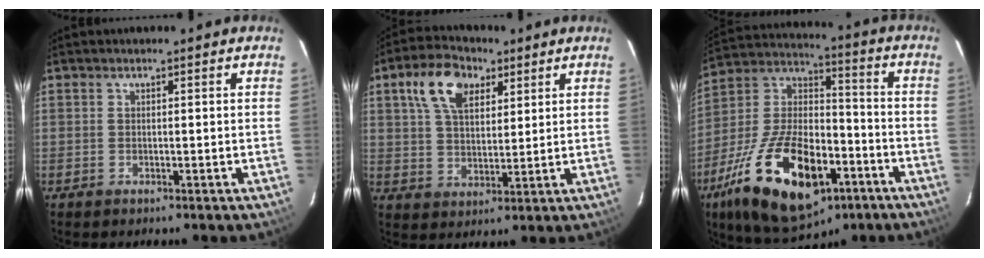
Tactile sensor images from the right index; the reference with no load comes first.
{"total": 10.6, "force": [5.1, 6.0, 7.1], "torque": [-0.137, 0.028, 0.091]}
{"total": 25.5, "force": [-12.2, 12.3, 18.8], "torque": [-0.368, -0.007, -0.192]}